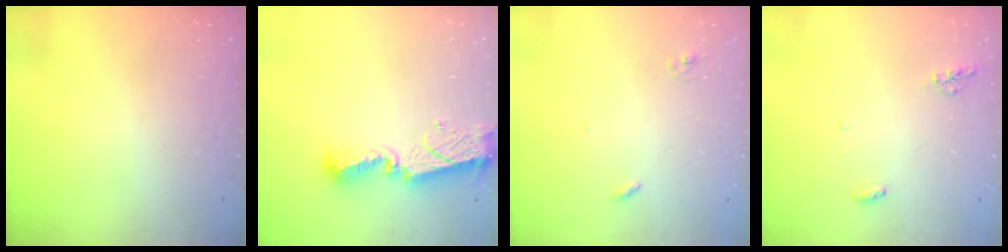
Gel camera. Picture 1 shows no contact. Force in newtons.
{"total": 9.4, "press": 9.4, "slide": 0.8}
{"total": 2.8, "press": 2.8, "slide": 0.2}
{"total": 4.2, "press": 4.1, "slide": 0.9}